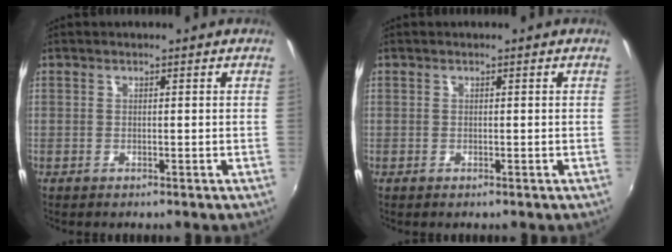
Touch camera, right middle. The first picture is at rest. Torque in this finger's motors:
{"motor_torque": [-0.12, 0.09, 0.00, 0.00]}